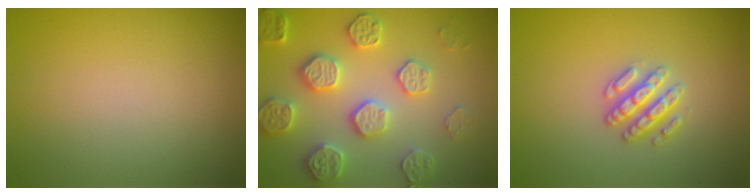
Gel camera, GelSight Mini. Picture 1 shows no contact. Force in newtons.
{"total": 5.0, "press": 4.9, "slide": 1.1}
{"total": 2.6, "press": 2.6, "slide": 0.3}